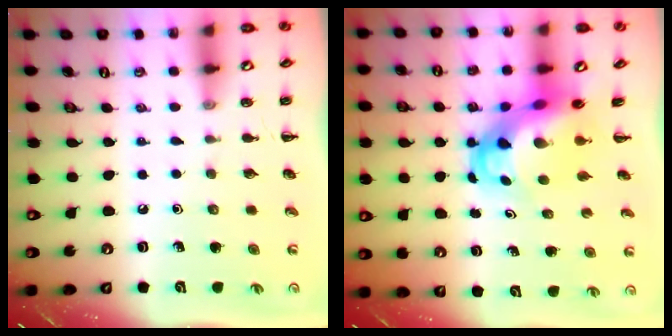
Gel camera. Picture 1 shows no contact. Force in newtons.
{"total": 6.4, "press": 6.1, "slide": 2.1}